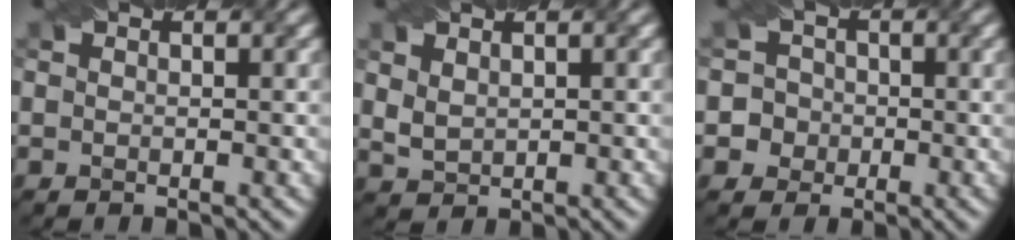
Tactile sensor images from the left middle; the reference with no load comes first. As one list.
[{"total": 1.9, "force": [1.1, 1.2, 1.0], "torque": [-0.024, 0.001, 0.028]}, {"total": 4.2, "force": [-1.1, 4.0, 0.4], "torque": [0.014, 0.021, -0.039]}]